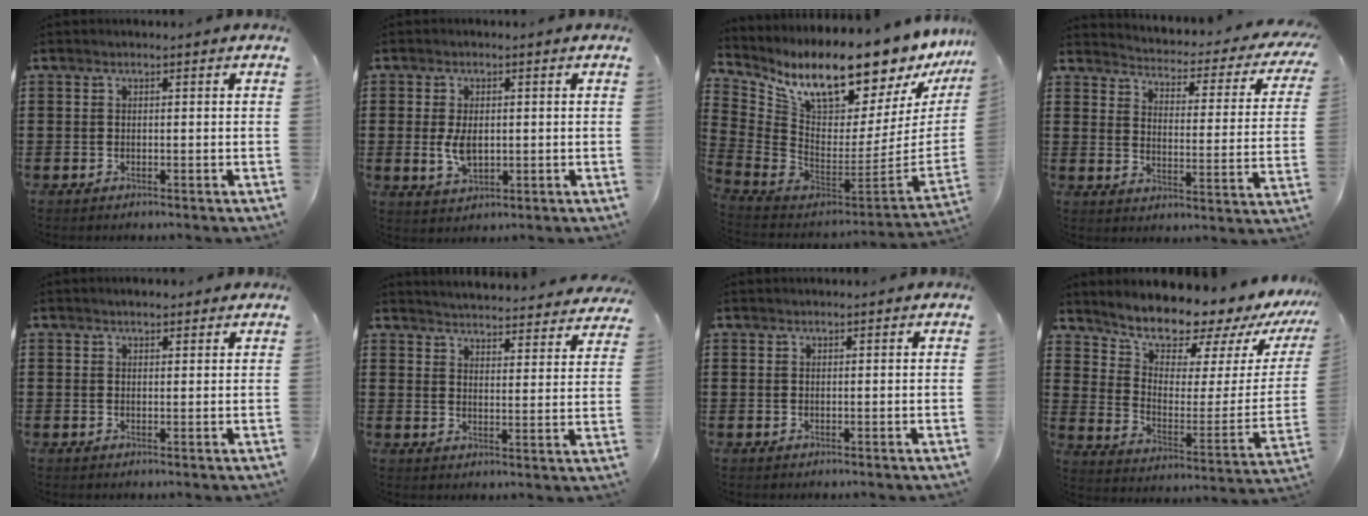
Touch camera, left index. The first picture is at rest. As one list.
[{"total": 4.5, "force": [0.1, 2.5, 3.8], "torque": [-0.080, 0.004, 0.001]}, {"total": 13.8, "force": [11.2, 3.4, 7.2], "torque": [-0.145, -0.101, 0.185]}, {"total": 2.3, "force": [2.2, 0.1, 0.6], "torque": [-0.031, -0.029, 0.027]}, {"total": 1.7, "force": [1.6, 0.5, 0.4], "torque": [-0.011, 0.005, 0.031]}, {"total": 4.1, "force": [4.0, -0.5, 0.2], "torque": [-0.024, -0.035, 0.067]}, {"total": 0.7, "force": [0.7, 0.0, 0.1], "torque": [-0.004, -0.001, 0.014]}, {"total": 9.2, "force": [8.9, 1.9, 1.4], "torque": [-0.057, -0.088, 0.150]}]